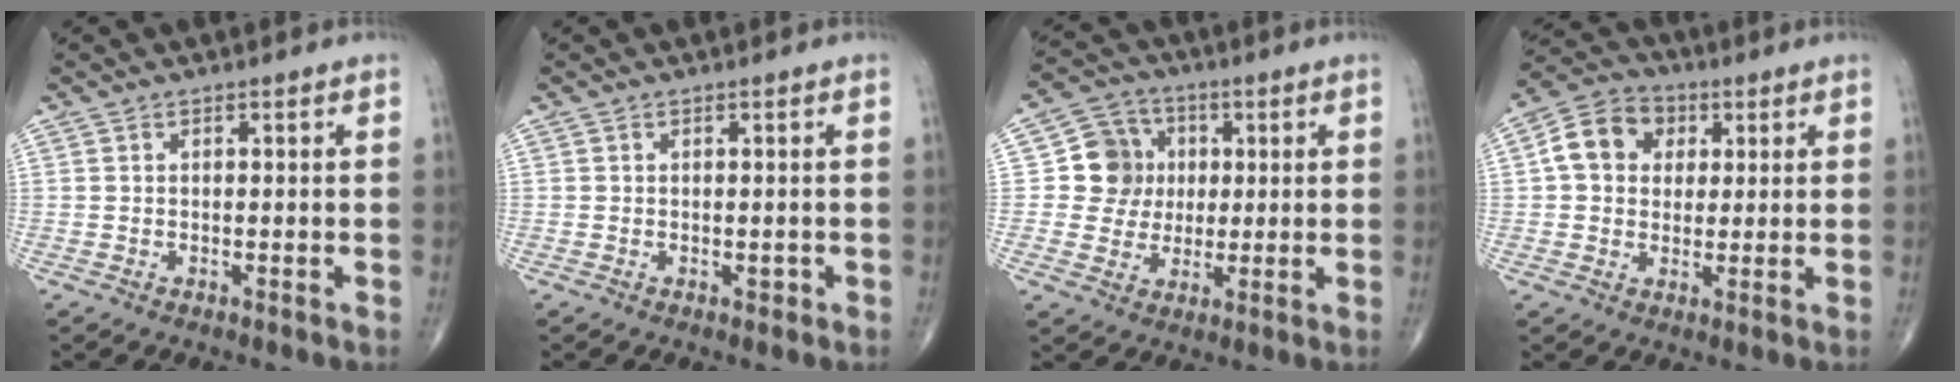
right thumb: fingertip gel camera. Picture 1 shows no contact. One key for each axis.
{"total": 0.8, "fx": -0.3, "fy": 0.6, "fz": 0.5, "tx": 0.003, "ty": 0.001, "tz": -0.005}
{"total": 9.0, "fx": 1.1, "fy": 8.5, "fz": 2.7, "tx": -0.005, "ty": 0.008, "tz": 0.014}
{"total": 9.4, "fx": 2.1, "fy": 7.7, "fz": 4.9, "tx": -0.063, "ty": 0.010, "tz": 0.024}